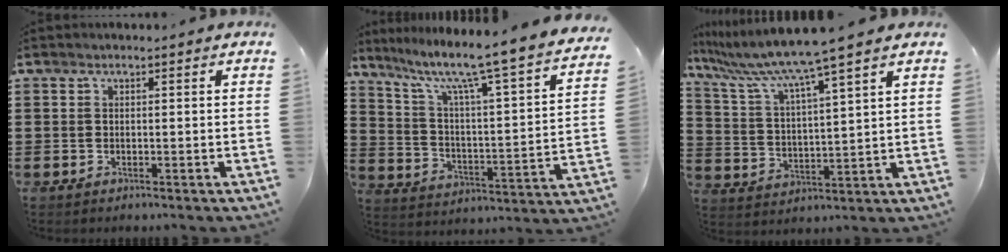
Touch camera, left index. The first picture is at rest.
{"total": 8.7, "force": [6.9, -0.3, 5.3], "torque": [-0.123, -0.062, 0.099]}
{"total": 8.5, "force": [7.1, -0.9, 4.6], "torque": [-0.120, -0.049, 0.113]}